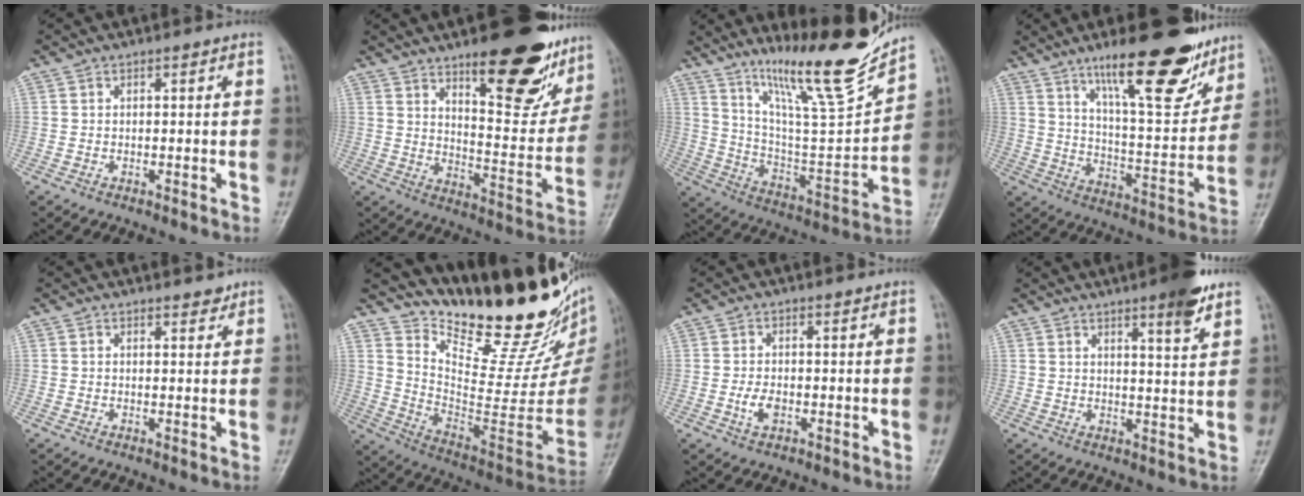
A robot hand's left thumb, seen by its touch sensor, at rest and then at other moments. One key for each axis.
{"total": 21.3, "fx": 13.6, "fy": 7.5, "fz": 14.7, "tx": -0.145, "ty": -0.081, "tz": 0.196}
{"total": 19.0, "fx": 15.4, "fy": 1.3, "fz": 11.1, "tx": -0.148, "ty": -0.102, "tz": 0.269}
{"total": 19.0, "fx": 12.5, "fy": 5.1, "fz": 13.3, "tx": -0.161, "ty": -0.073, "tz": 0.201}
{"total": 1.5, "fx": 1.4, "fy": 0.5, "fz": 0.4, "tx": 0.001, "ty": -0.012, "tz": 0.018}
{"total": 27.5, "fx": 22.7, "fy": 7.4, "fz": 13.6, "tx": -0.170, "ty": -0.166, "tz": 0.337}
{"total": 2.8, "fx": -0.6, "fy": 1.6, "fz": 2.2, "tx": -0.043, "ty": -0.002, "tz": -0.011}
{"total": 7.1, "fx": 4.8, "fy": 0.8, "fz": 5.1, "tx": -0.065, "ty": -0.029, "tz": 0.065}